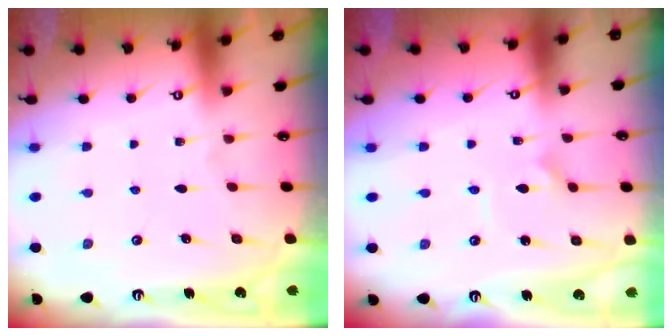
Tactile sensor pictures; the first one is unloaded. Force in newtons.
{"total": 2.9, "press": 2.9, "slide": 0.4}